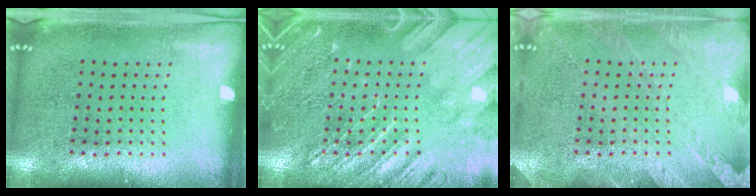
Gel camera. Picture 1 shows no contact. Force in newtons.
{"total": 4.2, "press": 4.1, "slide": 0.5}
{"total": 2.6, "press": 2.6, "slide": 0.2}